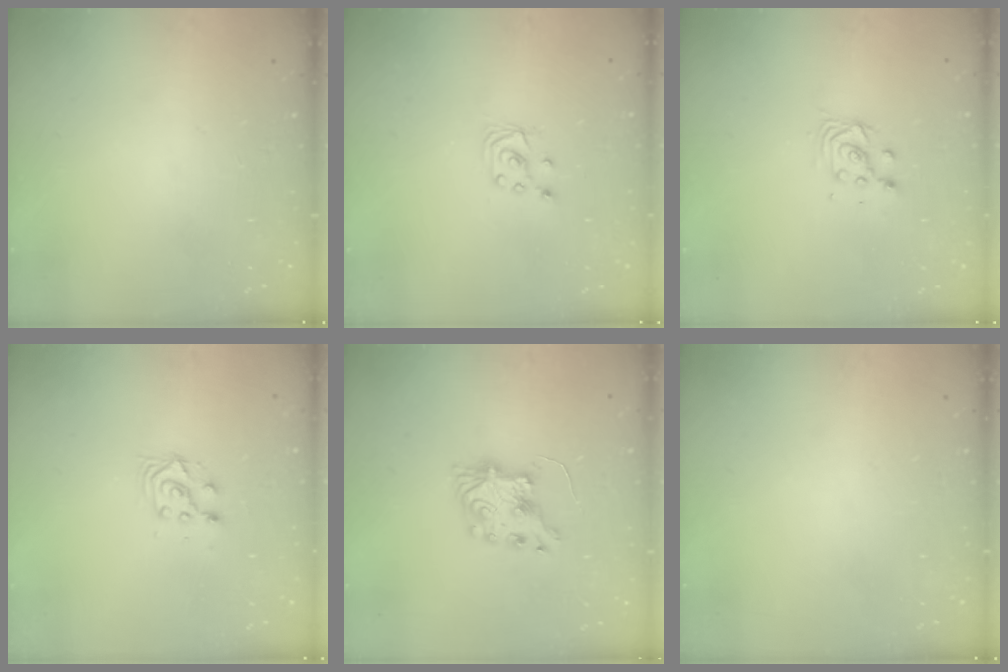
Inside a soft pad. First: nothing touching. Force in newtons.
{"total": 2.4, "press": 2.4, "slide": 0.2}
{"total": 3.6, "press": 3.6, "slide": 0.1}
{"total": 7.0, "press": 7.0, "slide": 0.7}
{"total": 7.8, "press": 7.7, "slide": 0.4}
{"total": 0.0}